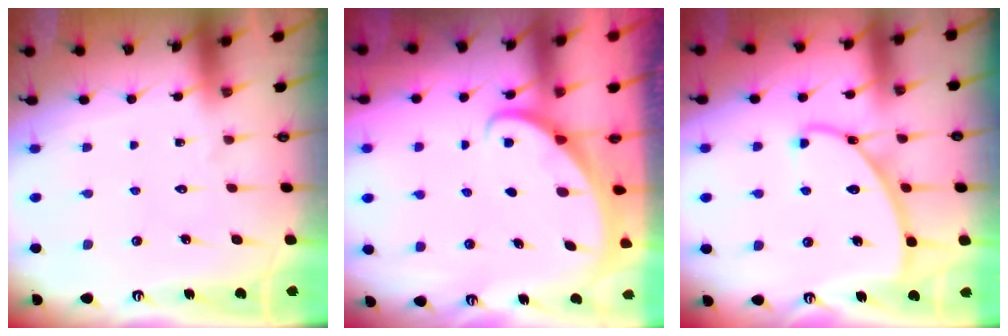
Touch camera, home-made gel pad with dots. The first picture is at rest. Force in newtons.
{"total": 1.5, "press": 1.5, "slide": 0.1}
{"total": 8.3, "press": 8.3, "slide": 0.2}